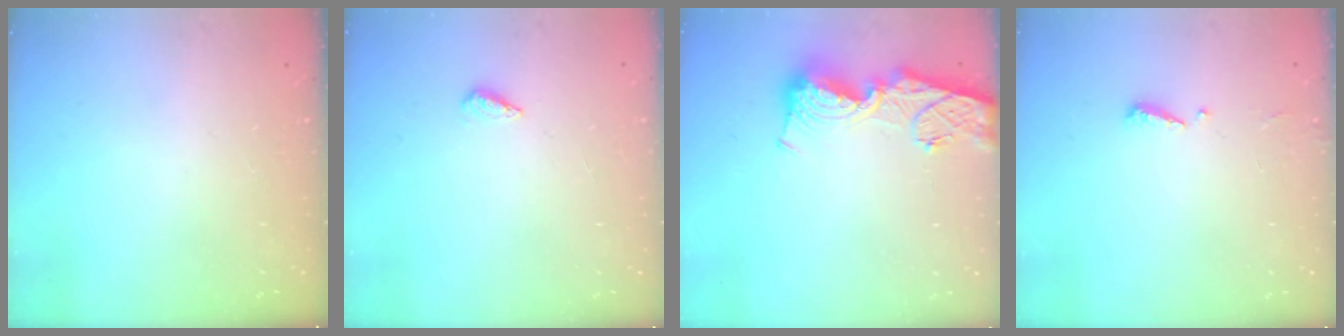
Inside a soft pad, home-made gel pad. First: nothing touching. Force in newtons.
{"total": 2.3, "press": 2.2, "slide": 0.8}
{"total": 13.6, "press": 13.5, "slide": 1.5}
{"total": 4.9, "press": 4.8, "slide": 0.4}